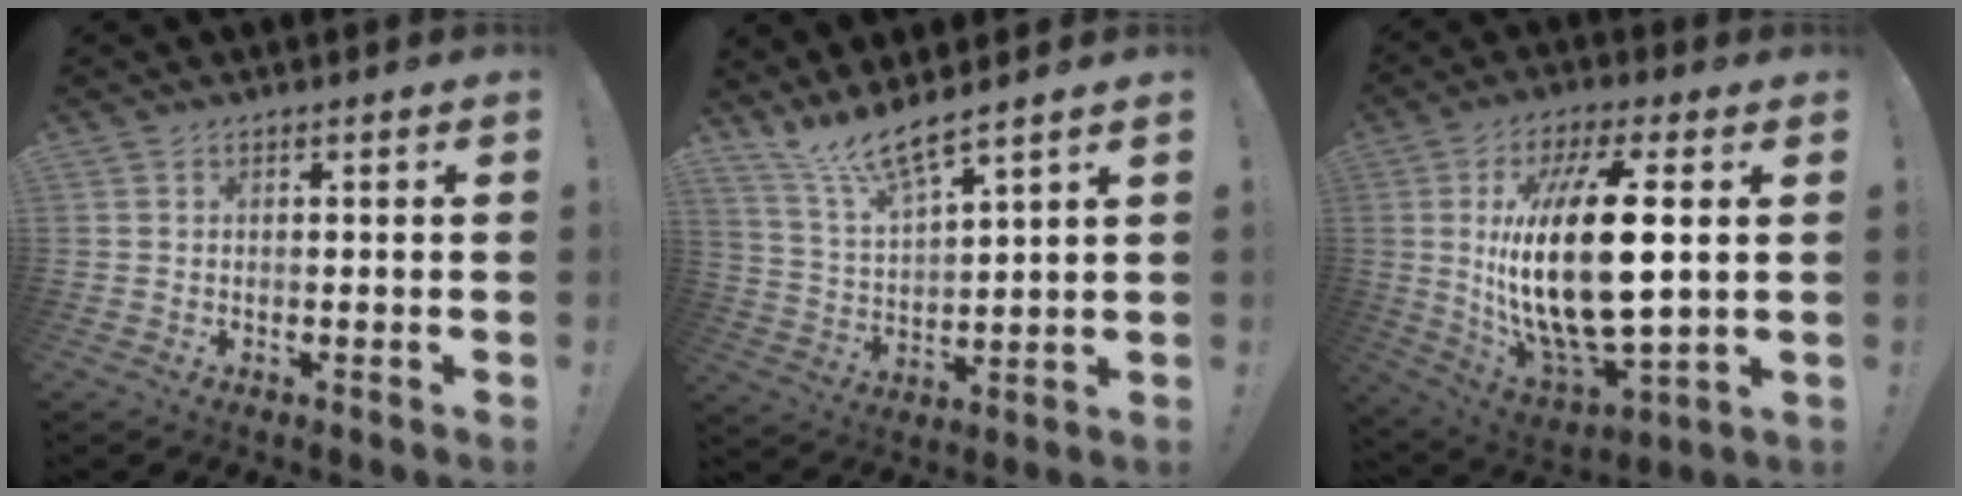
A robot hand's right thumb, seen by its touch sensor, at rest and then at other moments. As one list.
[{"total": 10.2, "force": [9.2, 0.7, 4.3], "torque": [-0.106, -0.059, 0.166]}, {"total": 24.7, "force": [2.7, 9.3, 22.7], "torque": [-0.466, -0.016, 0.038]}]